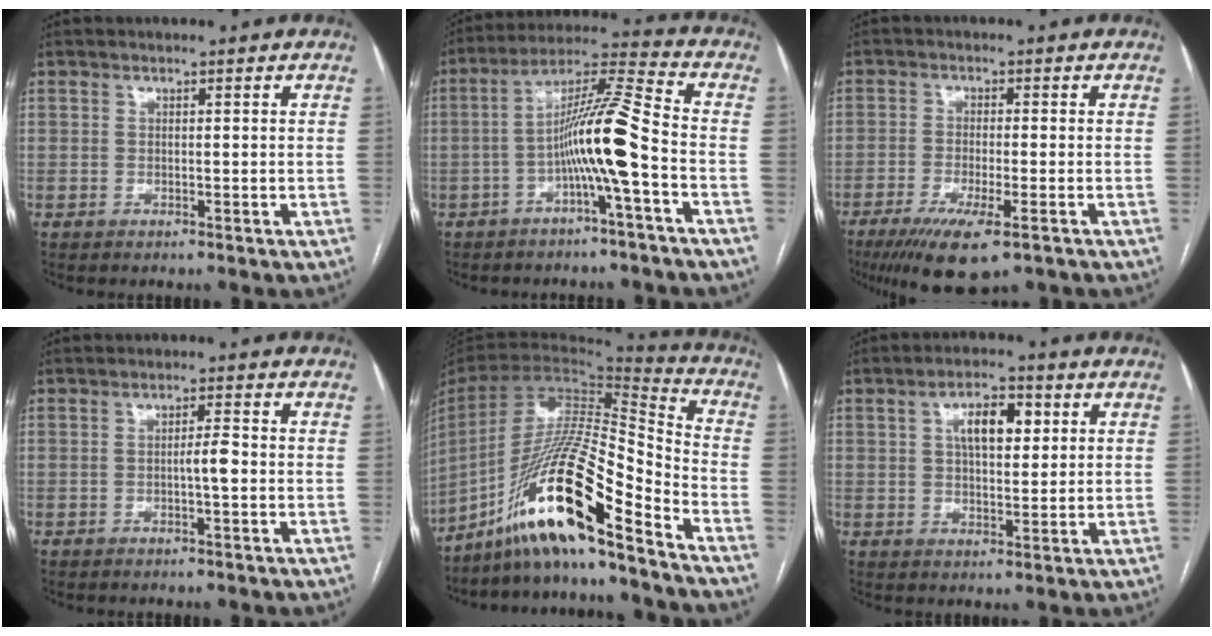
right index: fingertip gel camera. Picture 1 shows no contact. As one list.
[{"total": 10.9, "force": [-3.1, -0.9, 10.4], "torque": [-0.190, 0.024, -0.059]}, {"total": 9.5, "force": [-5.8, 1.5, 7.4], "torque": [-0.127, -0.025, -0.091]}, {"total": 2.3, "force": [-0.5, 0.0, 2.2], "torque": [-0.036, 0.003, -0.008]}, {"total": 20.0, "force": [-13.7, 1.0, 14.5], "torque": [-0.298, -0.009, -0.254]}, {"total": 7.0, "force": [2.2, 2.9, 5.9], "torque": [-0.102, 0.014, 0.039]}]